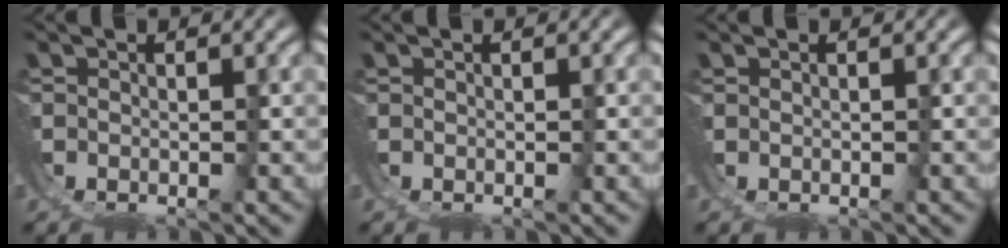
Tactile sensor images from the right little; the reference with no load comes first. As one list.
[{"total": 0.0}, {"total": 0.6, "force": [0.1, -0.5, -0.1], "torque": [0.006, 0.002, 0.003]}]